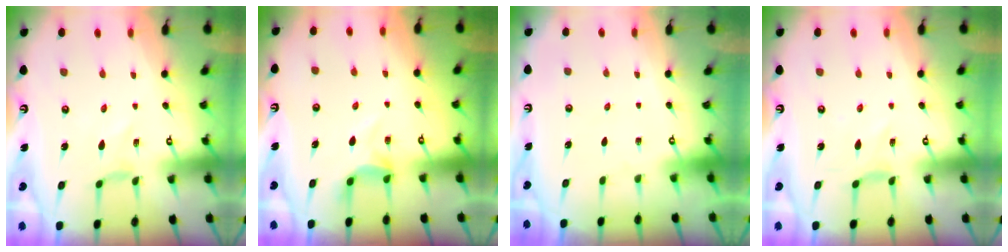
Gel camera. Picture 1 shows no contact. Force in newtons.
{"total": 6.1, "press": 6.0, "slide": 0.9}
{"total": 0.0}
{"total": 0.9, "press": 0.8, "slide": 0.4}